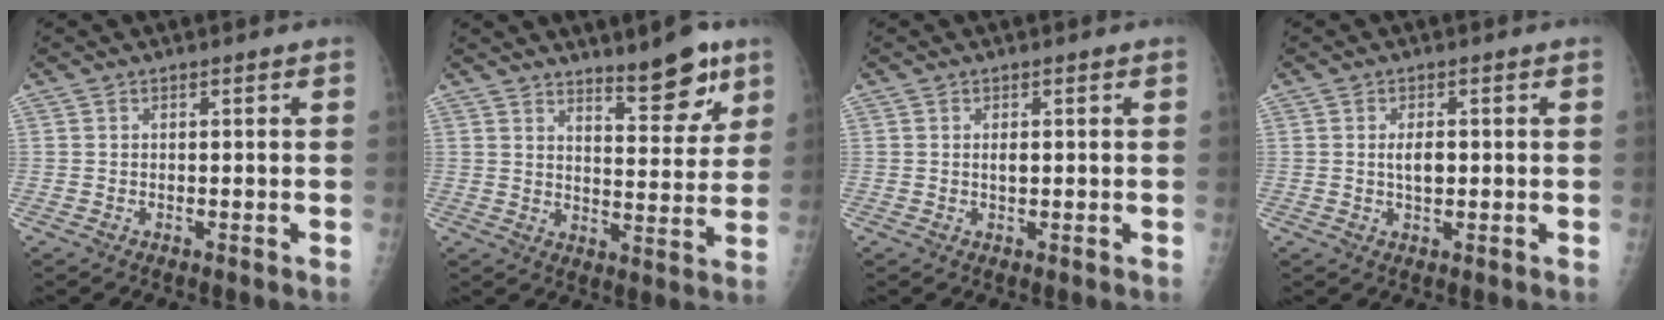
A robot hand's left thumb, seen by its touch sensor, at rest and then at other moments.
{"total": 10.0, "force": [7.1, 3.0, 6.4], "torque": [-0.063, -0.052, 0.108]}
{"total": 1.5, "force": [0.2, 0.7, 1.3], "torque": [-0.021, 0.000, 0.004]}
{"total": 3.2, "force": [0.2, 1.6, 2.7], "torque": [-0.044, -0.001, 0.005]}